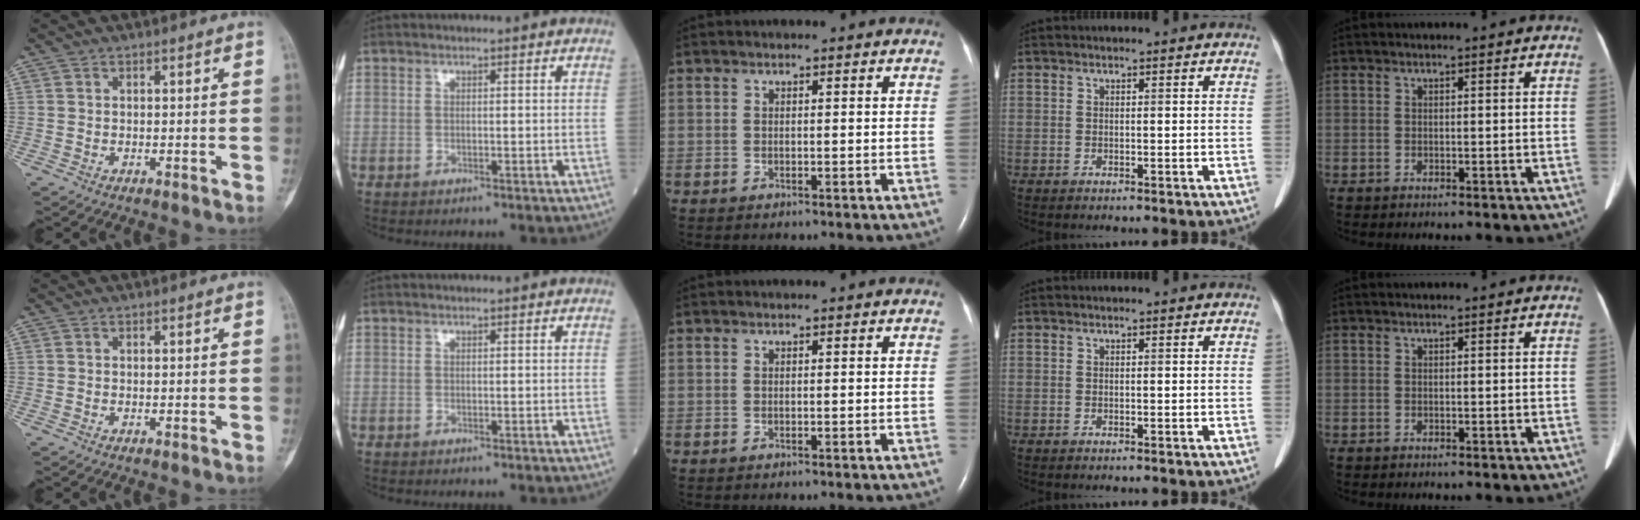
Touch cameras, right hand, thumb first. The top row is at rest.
{}